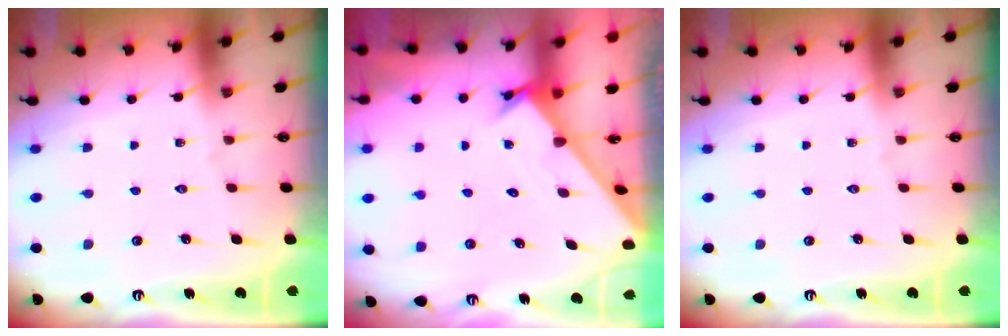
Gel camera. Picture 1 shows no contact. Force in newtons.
{"total": 1.7, "press": 1.7, "slide": 0.1}
{"total": 0.0}